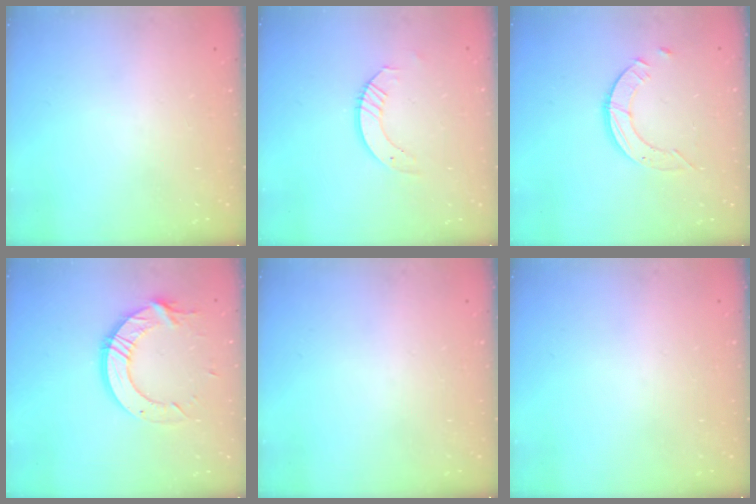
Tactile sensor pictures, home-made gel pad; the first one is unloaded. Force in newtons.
{"total": 5.8, "press": 5.8, "slide": 0.4}
{"total": 3.6, "press": 3.5, "slide": 0.3}
{"total": 12.1, "press": 12.0, "slide": 0.6}
{"total": 0.0}
{"total": 0.0}